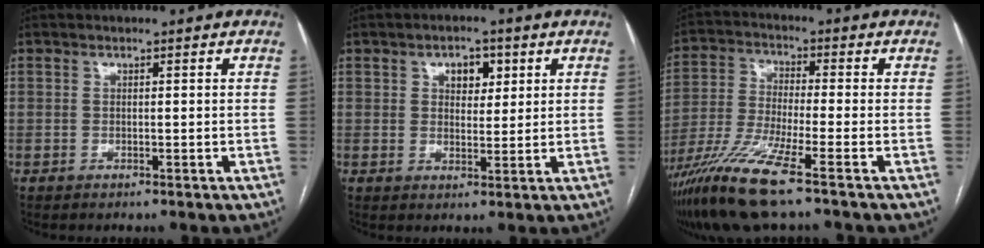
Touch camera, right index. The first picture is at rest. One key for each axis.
{"total": 4.3, "fx": 1.8, "fy": 2.5, "fz": 2.9, "tx": -0.041, "ty": 0.008, "tz": 0.029}
{"total": 11.7, "fx": -7.8, "fy": -0.6, "fz": 8.8, "tx": -0.182, "ty": -0.032, "tz": -0.149}